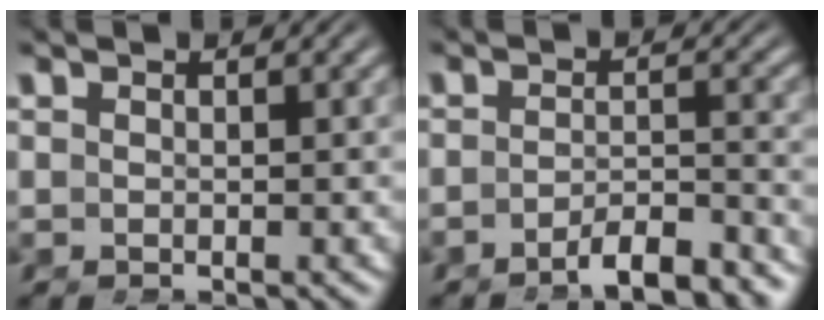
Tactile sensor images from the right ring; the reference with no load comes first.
{"total": 4.0, "force": [-3.6, -0.1, 1.7], "torque": [-0.013, -0.005, -0.062]}